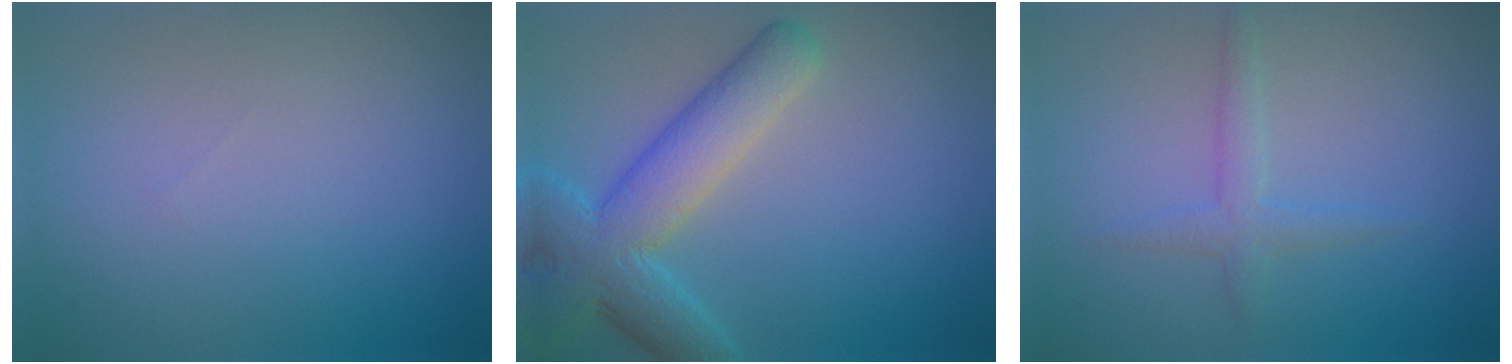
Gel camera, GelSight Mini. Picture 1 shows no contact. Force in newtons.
{"total": 7.3, "press": 7.3, "slide": 0.3}
{"total": 1.9, "press": 1.9, "slide": 0.2}